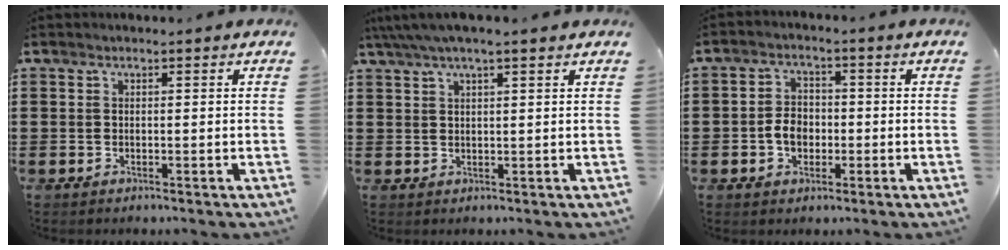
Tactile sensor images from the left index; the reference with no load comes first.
{"total": 3.4, "force": [2.4, 0.6, 2.4], "torque": [-0.052, 0.003, 0.043]}
{"total": 4.2, "force": [-1.0, 3.1, 2.6], "torque": [-0.055, 0.006, -0.020]}